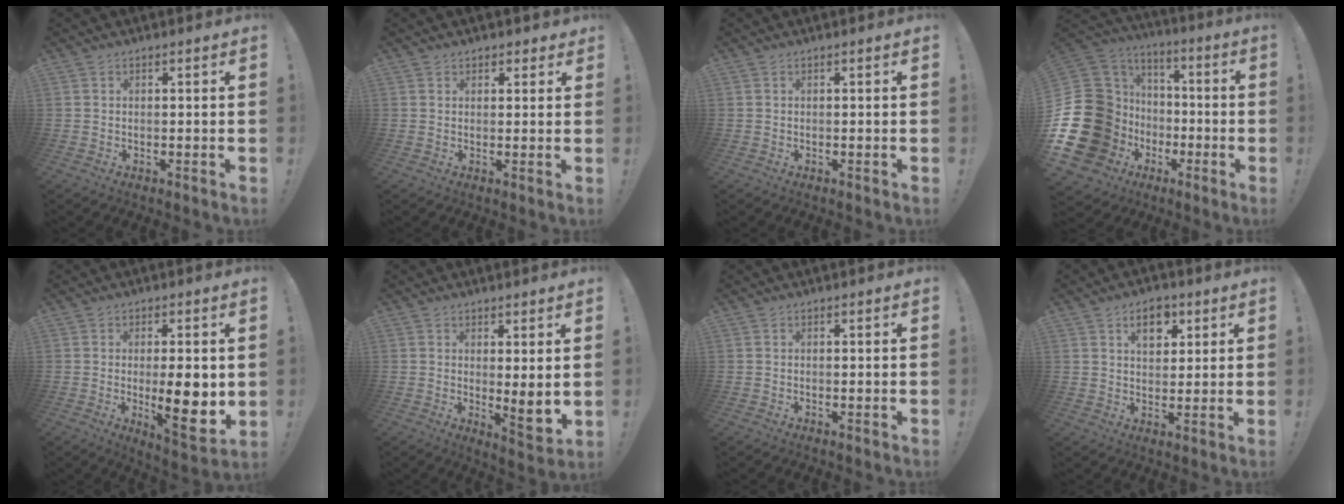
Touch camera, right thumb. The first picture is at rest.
{"total": 2.3, "force": [1.3, 1.8, 0.5], "torque": [0.010, -0.010, 0.021]}
{"total": 0.0}
{"total": 29.1, "force": [-6.1, 23.3, 16.3], "torque": [-0.317, 0.007, -0.021]}
{"total": 12.6, "force": [-0.7, 3.1, 12.2], "torque": [-0.176, -0.019, -0.009]}
{"total": 5.5, "force": [1.6, 0.8, 5.2], "torque": [-0.050, -0.040, 0.029]}
{"total": 0.0}
{"total": 8.1, "force": [3.9, 5.3, 4.6], "torque": [-0.062, -0.006, 0.068]}